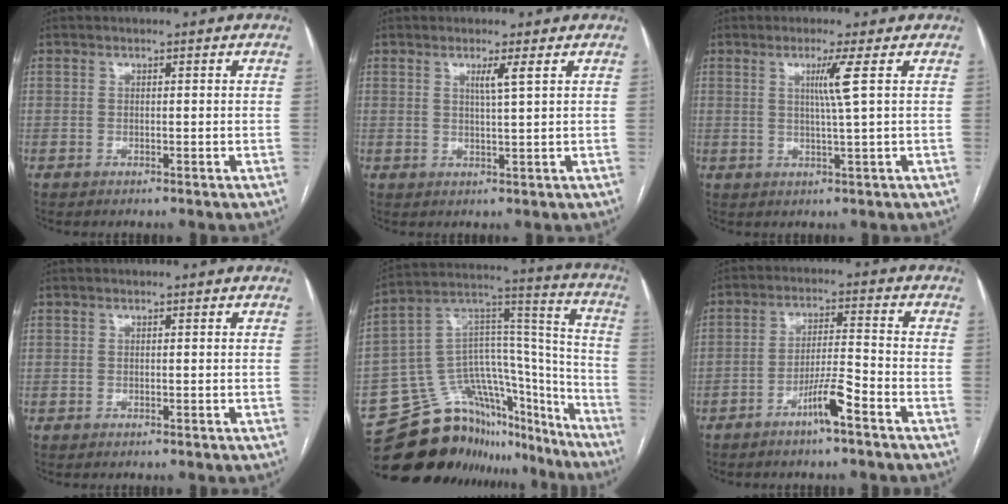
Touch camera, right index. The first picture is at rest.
{"total": 2.3, "force": [1.2, -0.5, 1.9], "torque": [-0.035, -0.006, 0.022]}
{"total": 4.0, "force": [1.2, -1.3, 3.6], "torque": [-0.068, -0.007, 0.024]}
{"total": 0.0}
{"total": 25.8, "force": [-20.7, 11.6, 10.3], "torque": [-0.131, 0.060, -0.311]}
{"total": 6.1, "force": [-3.8, 0.1, 4.8], "torque": [-0.087, 0.002, -0.070]}